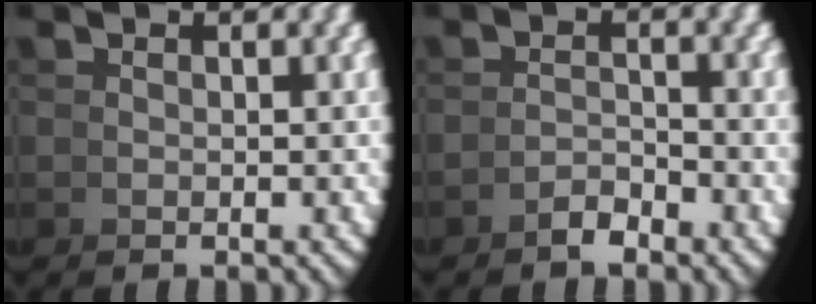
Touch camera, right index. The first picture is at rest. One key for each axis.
{"total": 2.0, "fx": -2.0, "fy": -0.4, "fz": 0.4, "tx": 0.015, "ty": 0.007, "tz": -0.038}